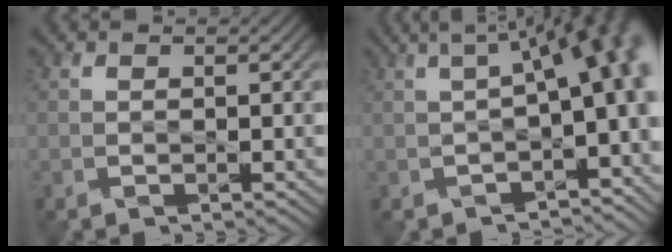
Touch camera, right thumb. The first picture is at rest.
{"total": 11.1, "force": [-0.4, 4.3, 10.3], "torque": [-0.130, 0.012, 0.002]}